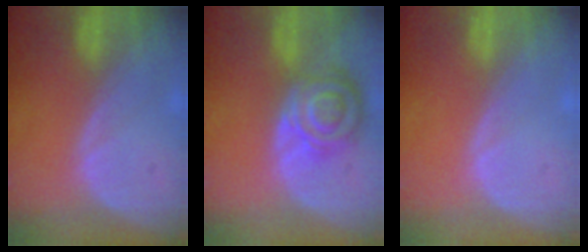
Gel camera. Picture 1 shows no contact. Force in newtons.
{"total": 8.2, "press": 7.2, "slide": 3.9}
{"total": 0.0}